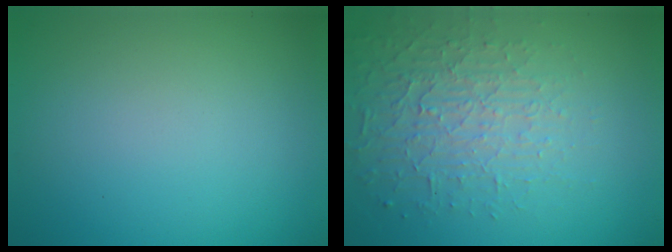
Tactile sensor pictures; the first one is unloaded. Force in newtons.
{"total": 3.6, "press": 3.3, "slide": 1.6}